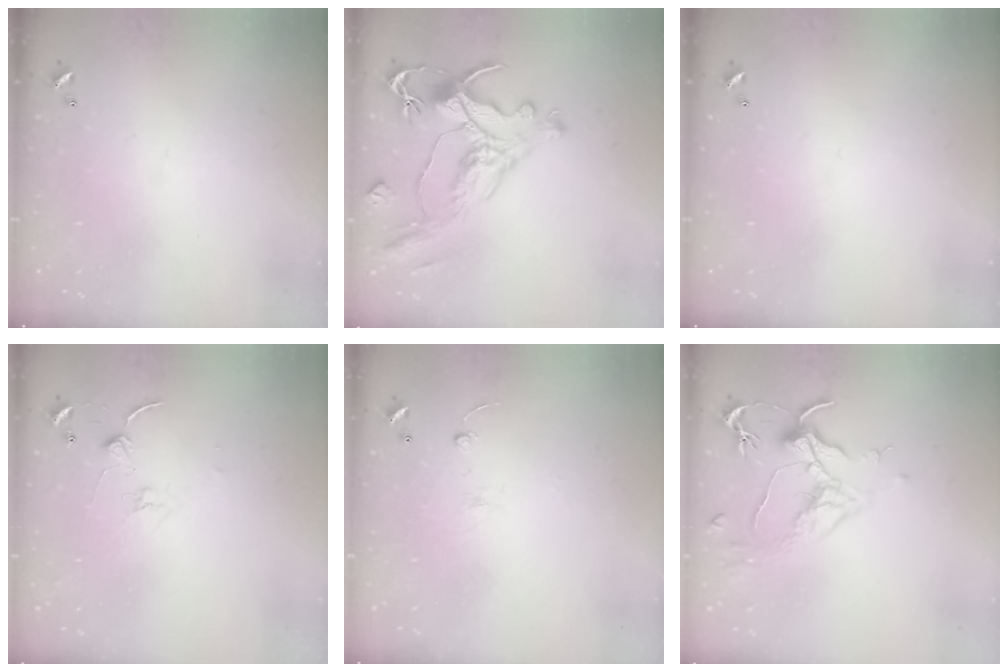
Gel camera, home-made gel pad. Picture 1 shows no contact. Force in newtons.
{"total": 1.6, "press": 1.0, "slide": 1.3}
{"total": 0.0}
{"total": 0.6, "press": 0.5, "slide": 0.3}
{"total": 2.5, "press": 2.4, "slide": 0.8}
{"total": 1.6, "press": 1.4, "slide": 0.9}